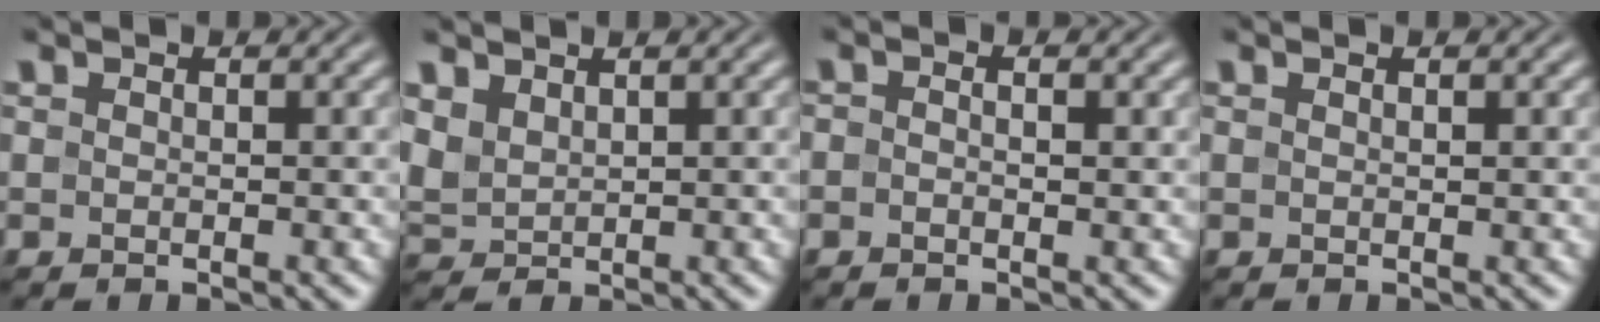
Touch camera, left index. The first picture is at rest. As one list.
[{"total": 2.7, "force": [1.5, 1.6, 1.5], "torque": [-0.047, 0.004, 0.035]}, {"total": 1.1, "force": [-0.1, 0.4, 1.0], "torque": [-0.020, -0.002, -0.007]}, {"total": 0.7, "force": [0.3, 0.1, 0.6], "torque": [-0.007, 0.004, 0.003]}]